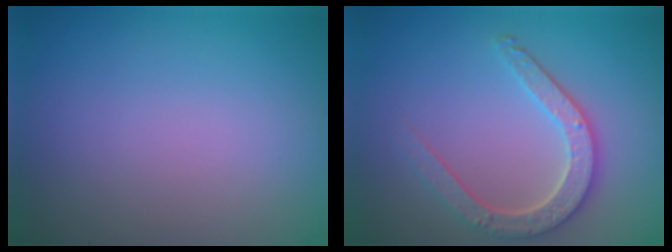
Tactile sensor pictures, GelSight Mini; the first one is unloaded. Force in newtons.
{"total": 3.6, "press": 3.2, "slide": 1.7}